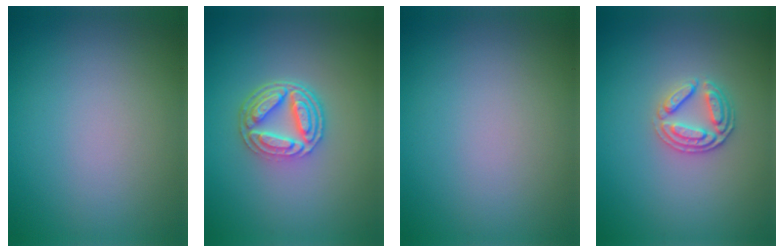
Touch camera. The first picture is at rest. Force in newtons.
{"total": 5.0, "press": 3.7, "slide": 3.3}
{"total": 0.0}
{"total": 2.7, "press": 2.5, "slide": 0.8}